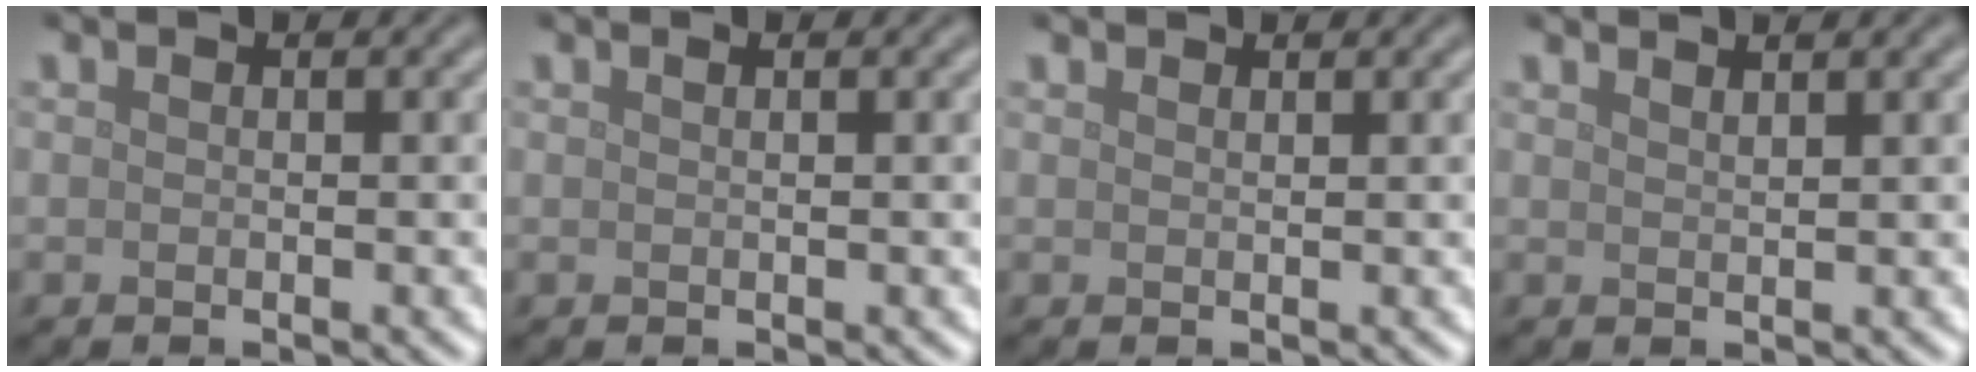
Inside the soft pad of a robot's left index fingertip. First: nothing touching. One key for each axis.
{"total": 0.8, "fx": 0.4, "fy": 0.3, "fz": 0.7, "tx": -0.006, "ty": 0.003, "tz": 0.002}
{"total": 0.9, "fx": 0.9, "fy": 0.1, "fz": 0.1, "tx": -0.005, "ty": -0.004, "tz": 0.011}
{"total": 2.0, "fx": 1.6, "fy": 0.5, "fz": 0.9, "tx": 0.003, "ty": 0.006, "tz": 0.010}